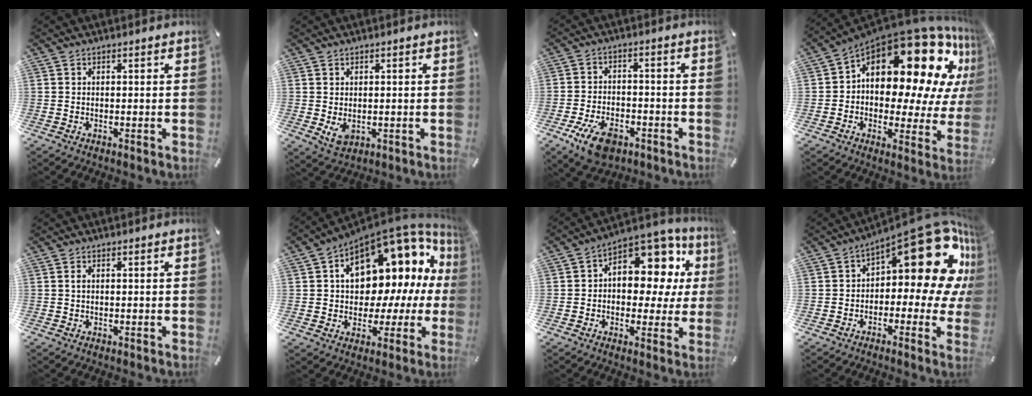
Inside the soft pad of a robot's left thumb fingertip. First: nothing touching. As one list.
[{"total": 3.6, "force": [-0.2, 2.7, 2.3], "torque": [-0.053, -0.007, -0.006]}, {"total": 9.4, "force": [-4.9, 5.4, 5.9], "torque": [-0.125, 0.016, -0.087]}, {"total": 23.1, "force": [11.3, 12.0, 16.1], "torque": [-0.228, -0.097, 0.189]}, {"total": 0.7, "force": [0.0, 0.2, 0.6], "torque": [-0.013, 0.001, 0.000]}, {"total": 16.1, "force": [5.7, 10.4, 10.9], "torque": [-0.148, -0.061, 0.089]}, {"total": 11.8, "force": [4.4, 8.1, 7.4], "torque": [-0.096, -0.047, 0.078]}, {"total": 21.9, "force": [9.5, 10.4, 16.8], "torque": [-0.202, -0.077, 0.162]}]